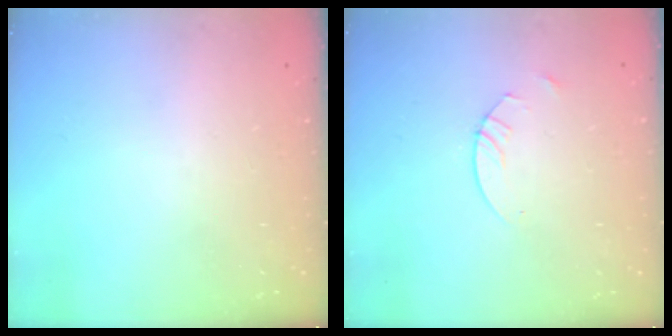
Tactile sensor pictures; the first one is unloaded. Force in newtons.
{"total": 2.4, "press": 2.4, "slide": 0.1}